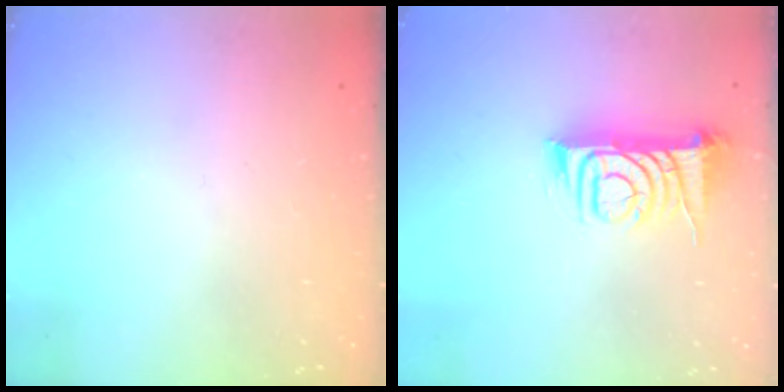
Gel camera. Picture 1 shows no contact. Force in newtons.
{"total": 9.7, "press": 9.6, "slide": 1.2}